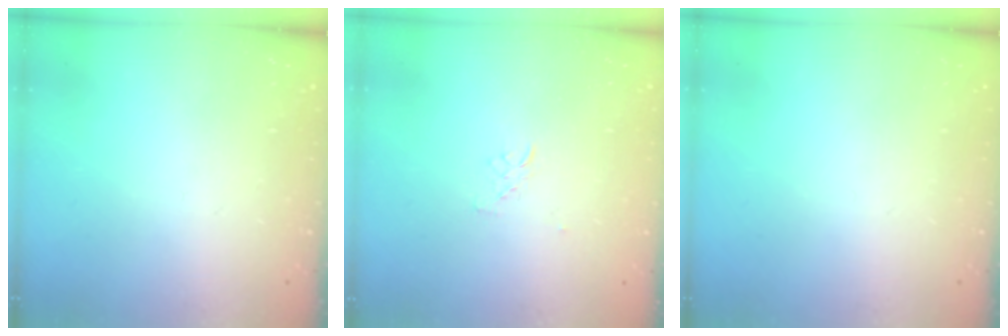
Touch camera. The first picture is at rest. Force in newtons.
{"total": 2.6, "press": 2.6, "slide": 0.1}
{"total": 0.0}